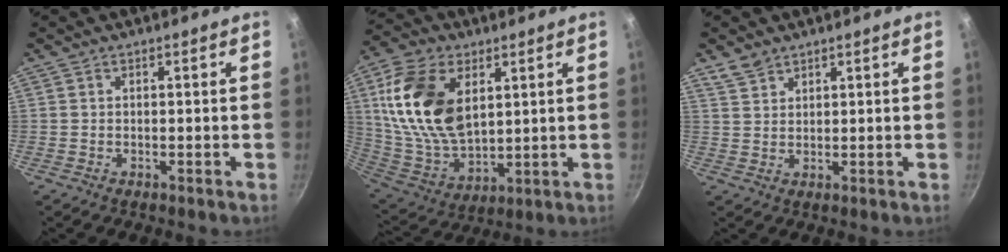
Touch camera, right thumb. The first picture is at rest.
{"total": 20.1, "force": [5.8, 12.2, 15.0], "torque": [-0.269, -0.021, 0.122]}
{"total": 3.3, "force": [2.7, 1.8, 1.0], "torque": [-0.015, -0.005, 0.057]}